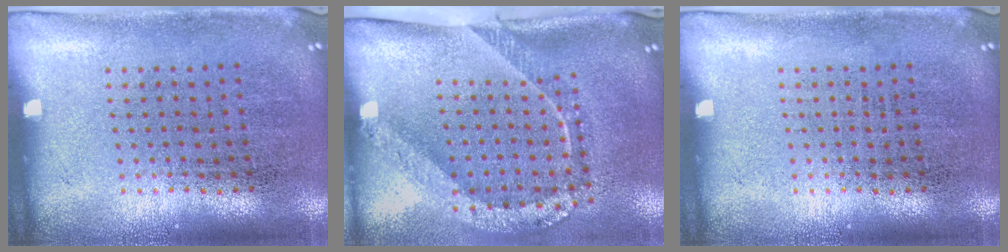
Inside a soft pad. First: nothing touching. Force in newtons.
{"total": 2.4, "press": 1.6, "slide": 1.8}
{"total": 0.0}